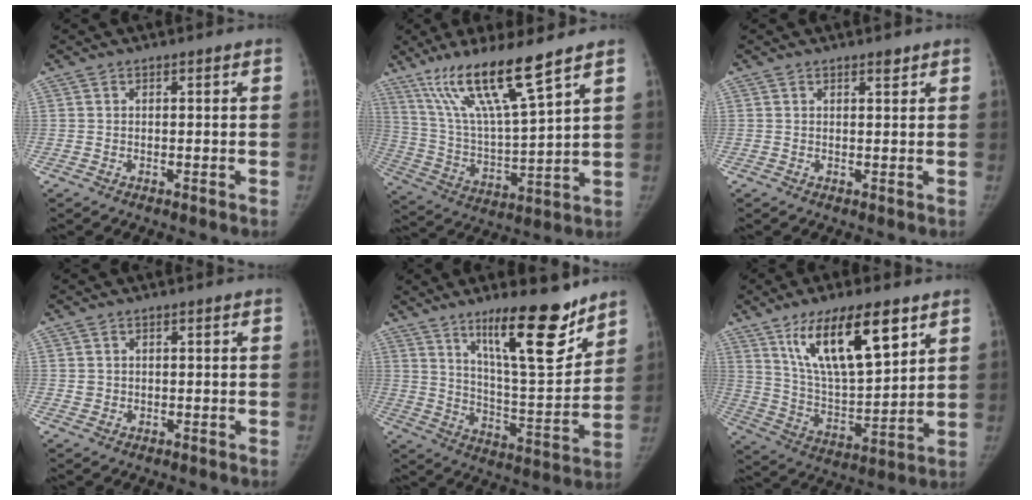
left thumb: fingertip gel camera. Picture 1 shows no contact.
{"total": 16.5, "force": [11.0, 1.5, 12.2], "torque": [-0.217, -0.055, 0.217]}
{"total": 1.1, "force": [0.9, 0.4, 0.6], "torque": [0.001, -0.005, 0.013]}
{"total": 1.4, "force": [0.1, 1.4, 0.3], "torque": [0.005, 0.001, 0.005]}
{"total": 18.6, "force": [12.5, 4.4, 13.0], "torque": [-0.162, -0.091, 0.209]}
{"total": 18.6, "force": [10.0, 6.4, 14.3], "torque": [-0.217, -0.044, 0.187]}